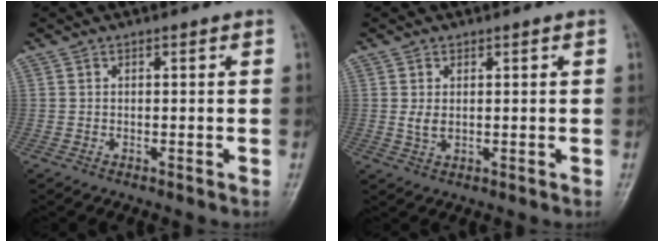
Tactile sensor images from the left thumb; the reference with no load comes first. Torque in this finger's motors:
{"motor_torque": [-0.44, 0.46, 0.46, 0.04, -0.01]}